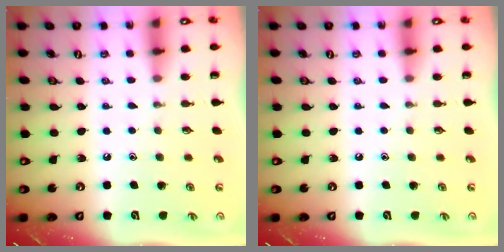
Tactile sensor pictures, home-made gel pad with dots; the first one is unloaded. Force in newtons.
{"total": 0.0}